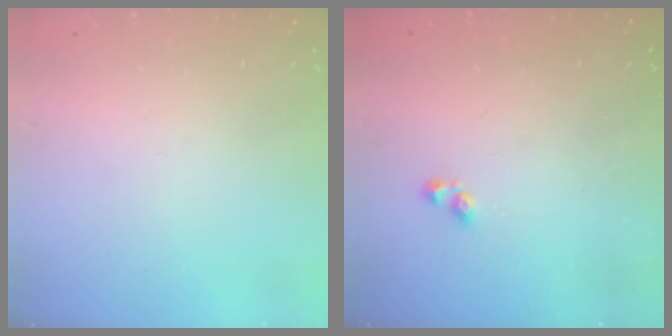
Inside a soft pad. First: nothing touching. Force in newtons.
{"total": 2.9, "press": 2.9, "slide": 0.6}